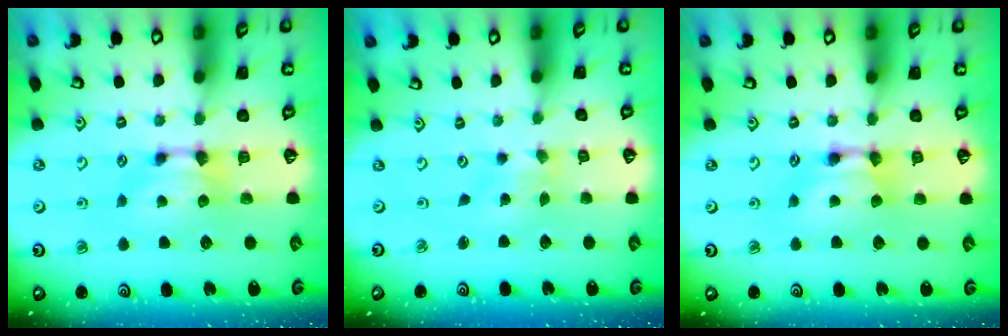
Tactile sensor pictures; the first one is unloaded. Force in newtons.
{"total": 3.5, "press": 3.4, "slide": 0.9}
{"total": 2.0, "press": 2.0, "slide": 0.1}